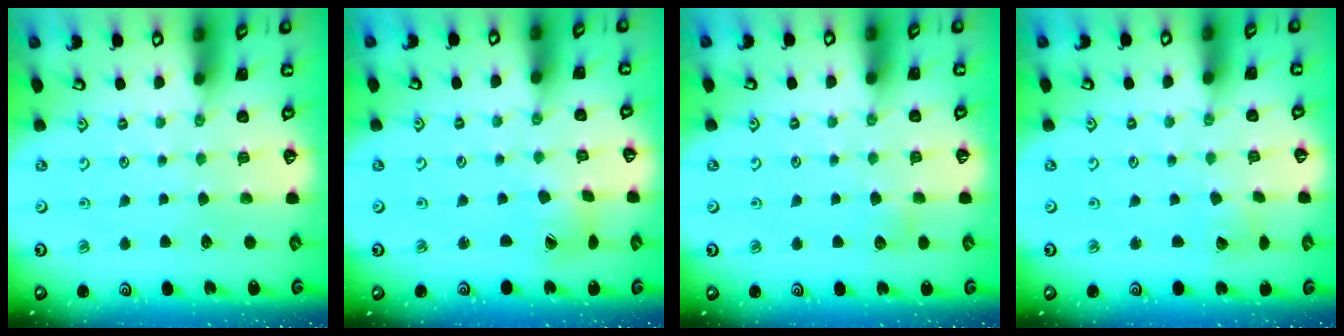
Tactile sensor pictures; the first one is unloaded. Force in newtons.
{"total": 5.3, "press": 5.2, "slide": 0.5}
{"total": 3.7, "press": 3.7, "slide": 0.4}
{"total": 3.2, "press": 3.2, "slide": 0.4}